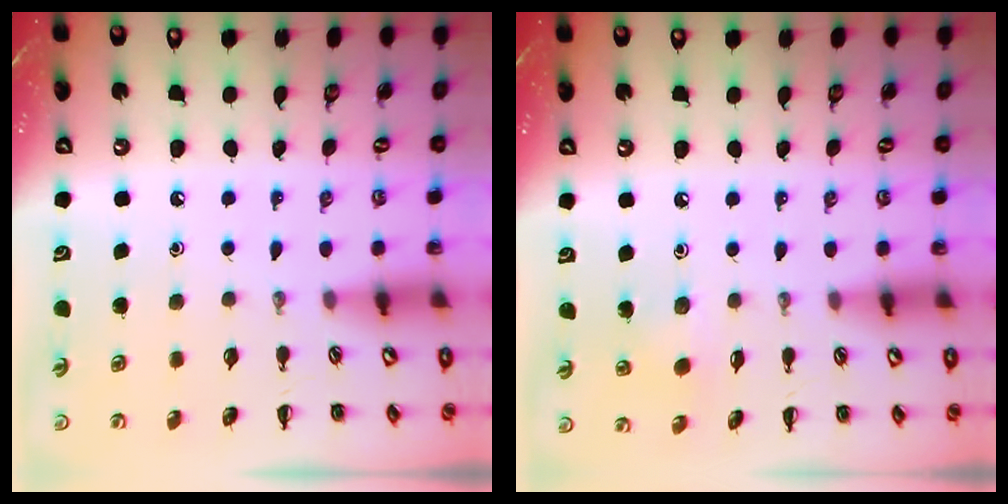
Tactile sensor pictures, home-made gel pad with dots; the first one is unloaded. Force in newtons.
{"total": 2.6, "press": 2.5, "slide": 0.9}